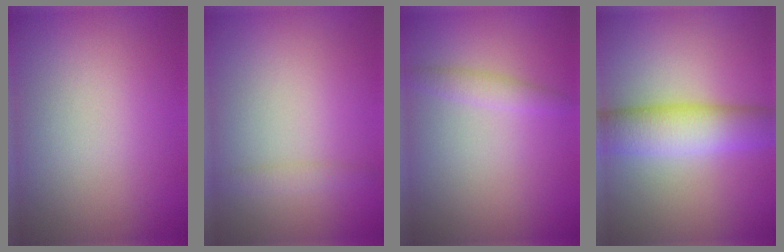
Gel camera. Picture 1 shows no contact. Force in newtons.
{"total": 1.1, "press": 1.0, "slide": 0.1}
{"total": 1.6, "press": 1.6, "slide": 0.1}
{"total": 6.2, "press": 6.2, "slide": 0.1}